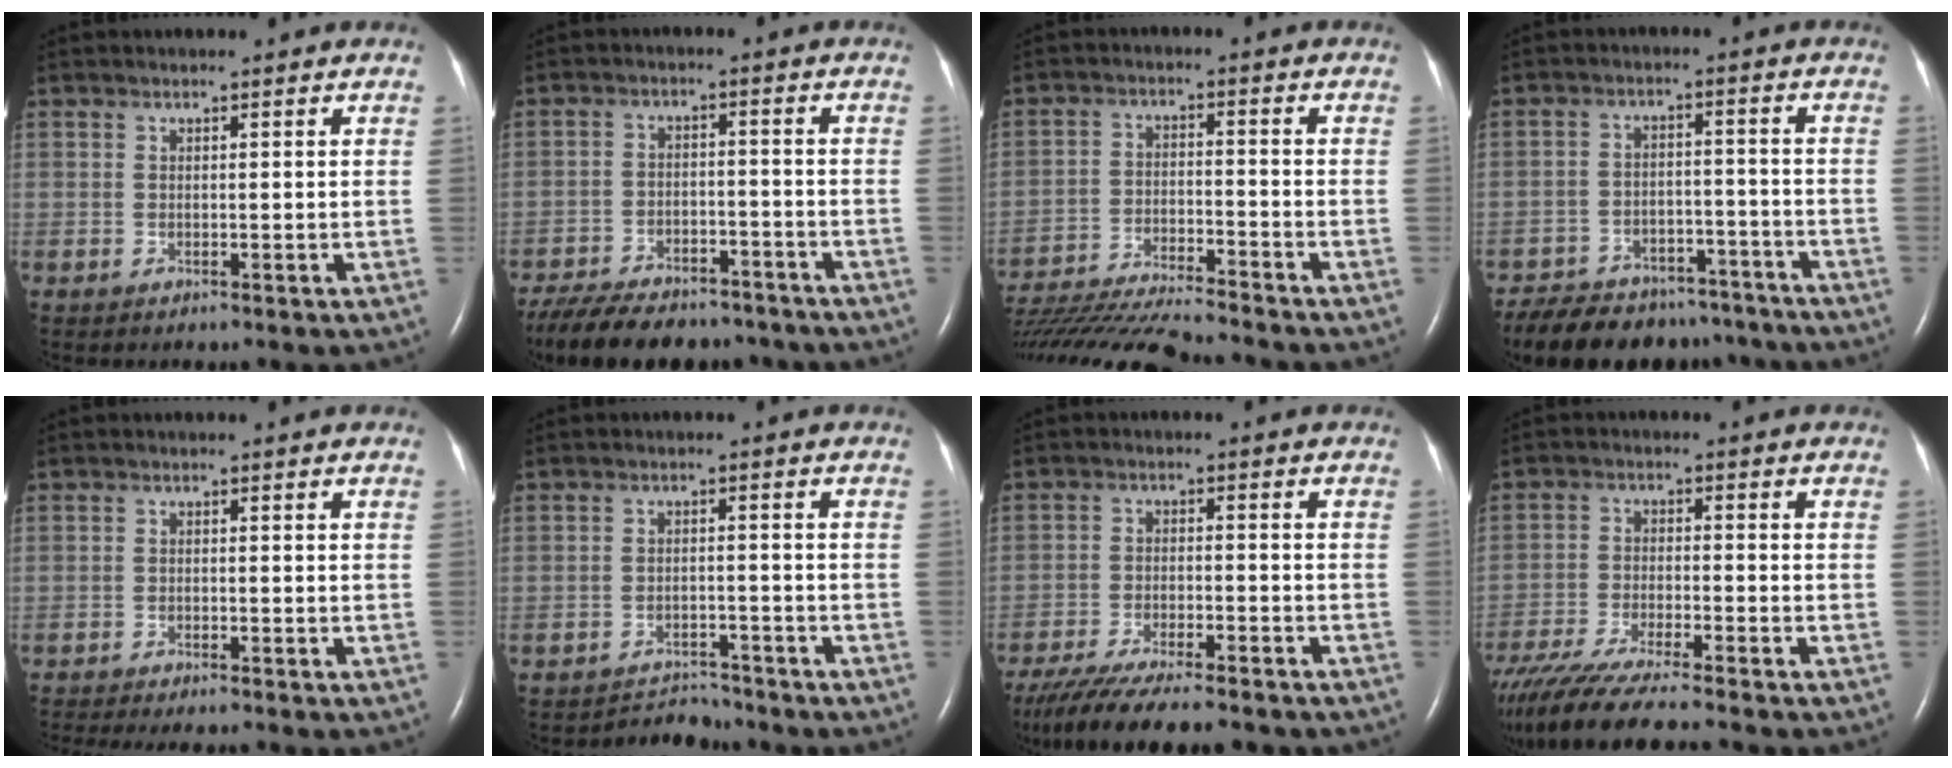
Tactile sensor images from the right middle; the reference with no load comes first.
{"total": 17.8, "force": [-14.8, 6.3, 7.5], "torque": [-0.177, -0.015, -0.213]}
{"total": 18.4, "force": [-17.0, 0.3, 7.2], "torque": [-0.143, -0.041, -0.273]}
{"total": 18.0, "force": [-15.3, 7.4, 5.9], "torque": [-0.132, 0.000, -0.209]}
{"total": 9.2, "force": [-8.2, 1.0, 4.1], "torque": [-0.054, -0.013, -0.118]}
{"total": 3.6, "force": [-3.4, 0.5, -1.2], "torque": [0.018, -0.001, -0.052]}
{"total": 16.3, "force": [-14.0, 2.6, 8.0], "torque": [-0.151, -0.032, -0.210]}
{"total": 13.2, "force": [-11.4, 0.0, 6.7], "torque": [-0.116, -0.035, -0.191]}